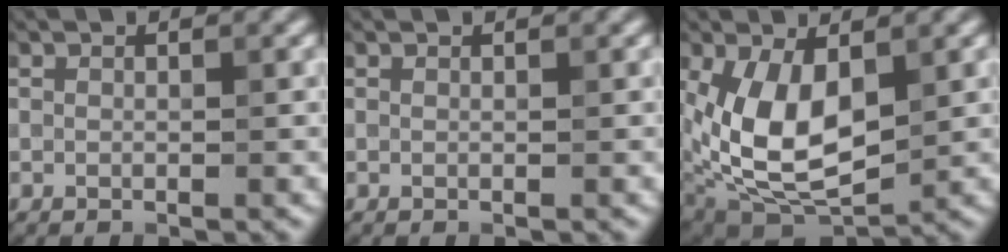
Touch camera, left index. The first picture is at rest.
{"total": 0.0}
{"total": 9.2, "force": [0.7, 5.2, 7.6], "torque": [-0.164, -0.005, 0.014]}